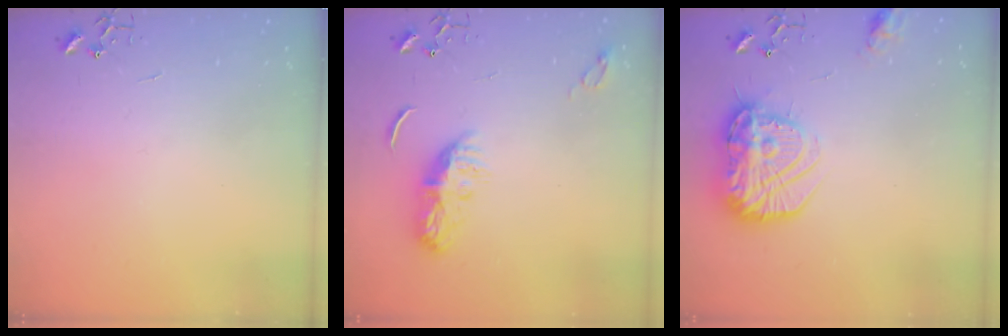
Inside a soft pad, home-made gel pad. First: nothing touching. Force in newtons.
{"total": 8.7, "press": 8.7, "slide": 0.3}
{"total": 19.3, "press": 19.2, "slide": 1.6}